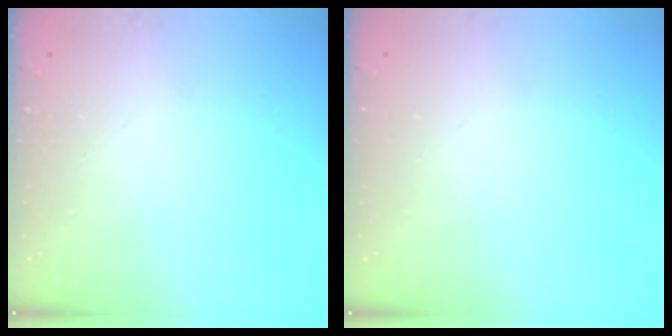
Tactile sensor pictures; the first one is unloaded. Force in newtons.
{"total": 0.0}